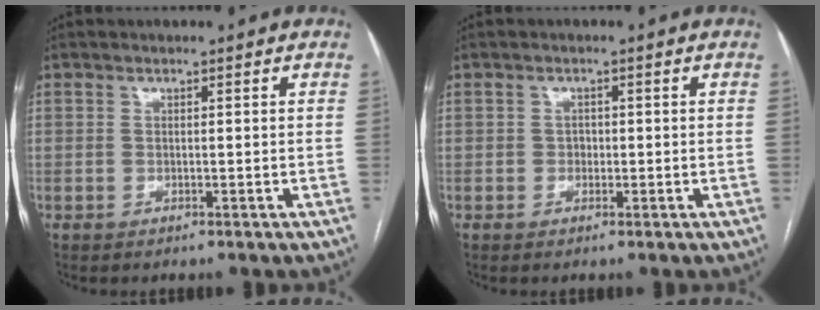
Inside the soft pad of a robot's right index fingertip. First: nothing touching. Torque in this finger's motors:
{"motor_torque": [0.20, 0.07, 0.00, 0.01]}